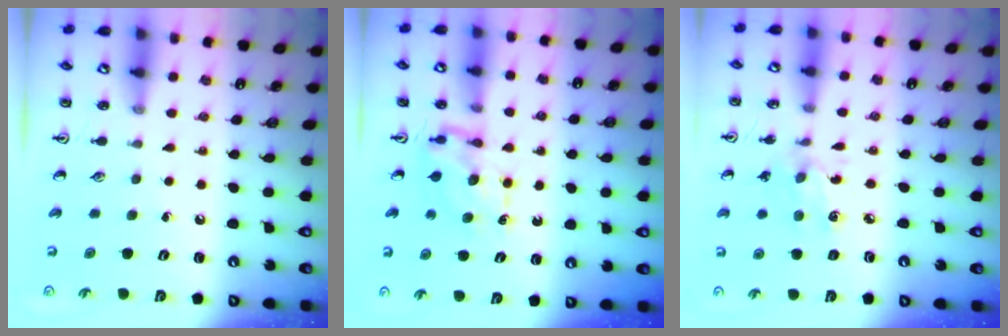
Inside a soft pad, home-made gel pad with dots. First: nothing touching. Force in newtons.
{"total": 6.6, "press": 6.5, "slide": 0.6}
{"total": 2.6, "press": 2.4, "slide": 0.9}